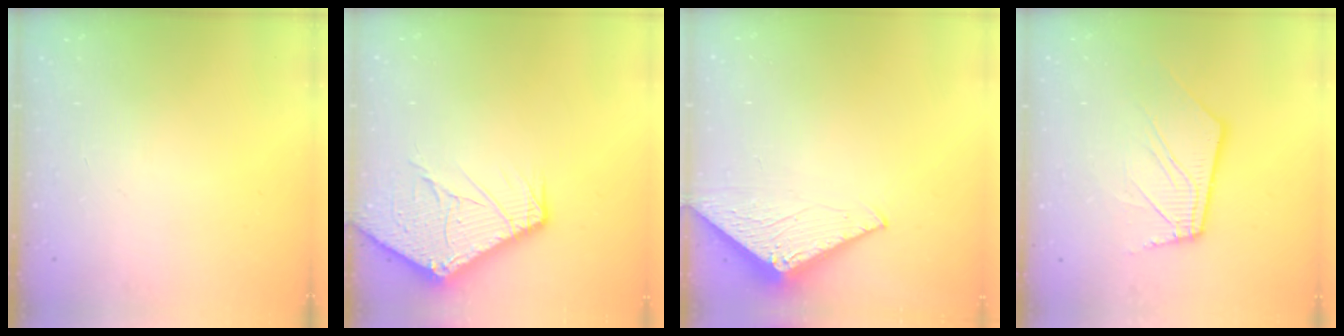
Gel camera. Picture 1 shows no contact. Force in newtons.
{"total": 12.3, "press": 12.2, "slide": 1.6}
{"total": 3.1, "press": 3.1, "slide": 0.2}
{"total": 11.1, "press": 11.0, "slide": 1.5}